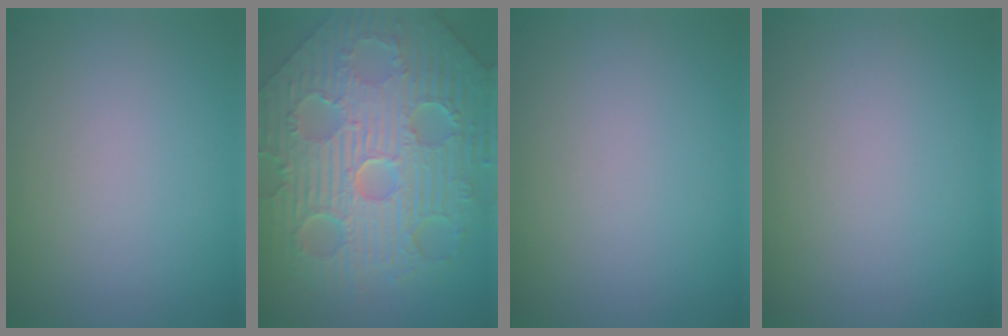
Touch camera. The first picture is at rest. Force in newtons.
{"total": 12.5, "press": 8.2, "slide": 9.3}
{"total": 0.0}
{"total": 0.0}